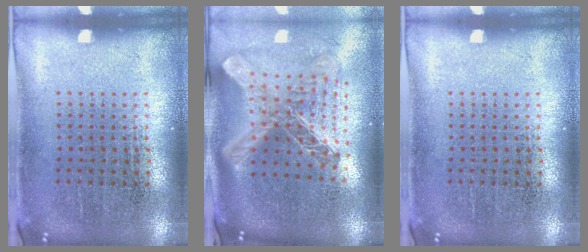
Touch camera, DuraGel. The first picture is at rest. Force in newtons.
{"total": 2.8, "press": 2.0, "slide": 1.9}
{"total": 0.0}